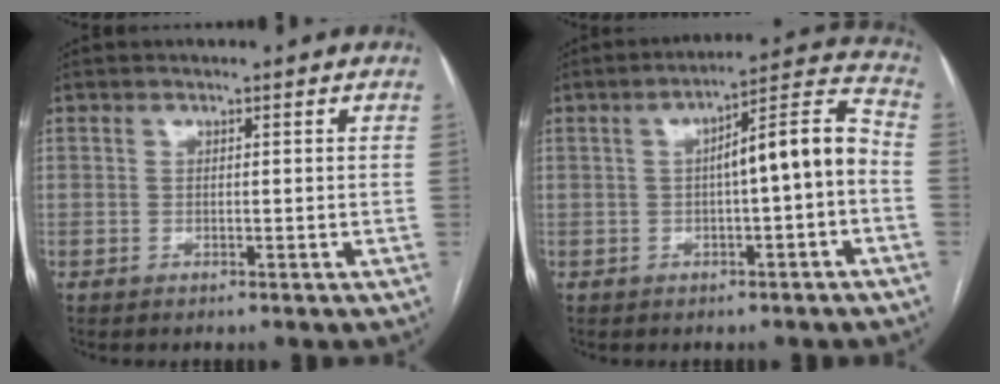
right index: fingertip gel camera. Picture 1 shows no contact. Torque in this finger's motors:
{"motor_torque": [0.79, -0.17, 0.54, 0.10]}